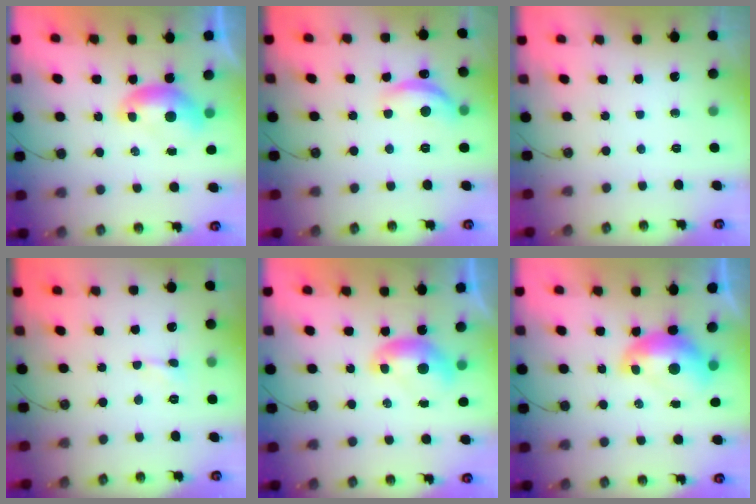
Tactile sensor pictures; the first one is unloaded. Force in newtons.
{"total": 7.4, "press": 7.4, "slide": 0.6}
{"total": 0.0}
{"total": 0.6, "press": 0.5, "slide": 0.3}
{"total": 0.0}
{"total": 2.4, "press": 2.3, "slide": 0.7}